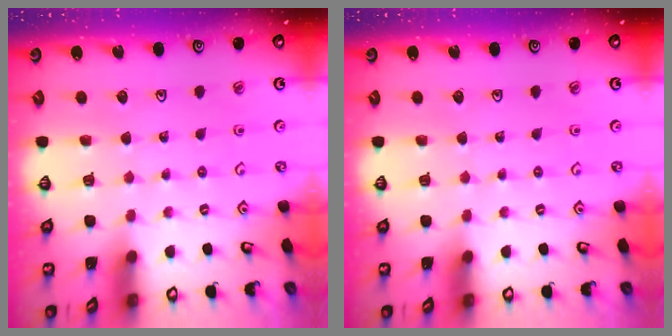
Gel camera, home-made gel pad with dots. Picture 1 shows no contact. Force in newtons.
{"total": 0.0}